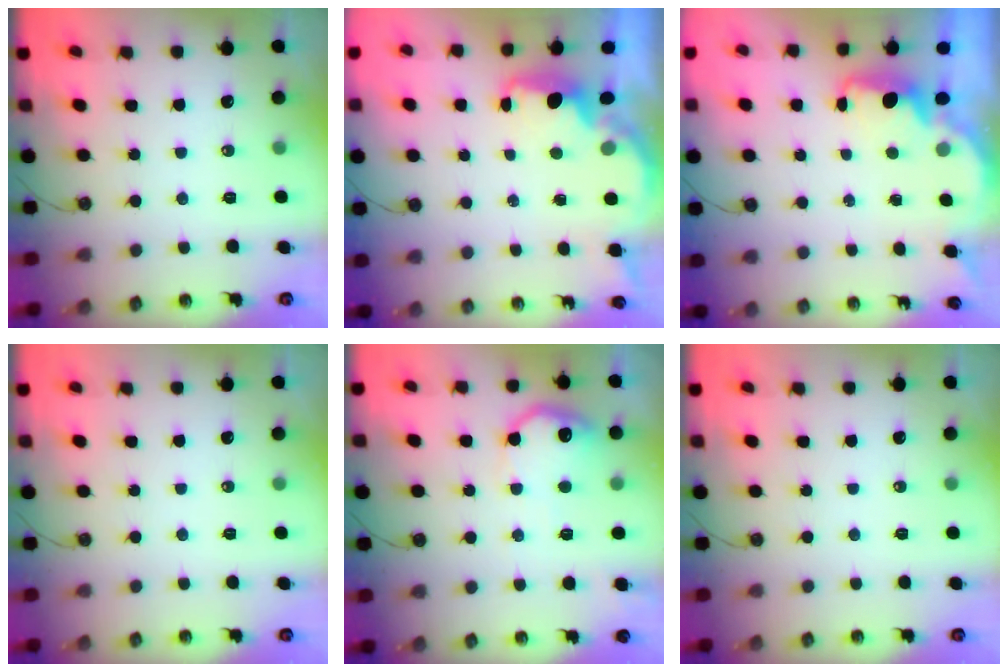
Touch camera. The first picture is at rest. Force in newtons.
{"total": 2.2, "press": 2.0, "slide": 0.8}
{"total": 1.8, "press": 1.6, "slide": 0.7}
{"total": 0.0}
{"total": 12.4, "press": 12.4, "slide": 0.8}
{"total": 0.0}